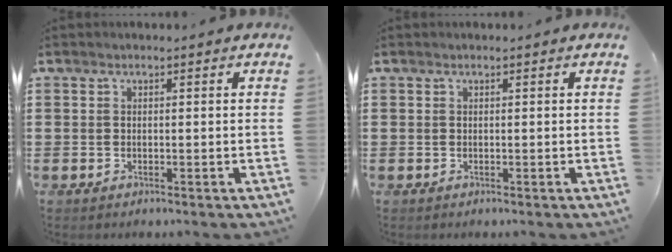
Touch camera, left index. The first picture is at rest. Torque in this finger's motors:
{"motor_torque": [1.25, 0.89, 0.00, 0.00]}